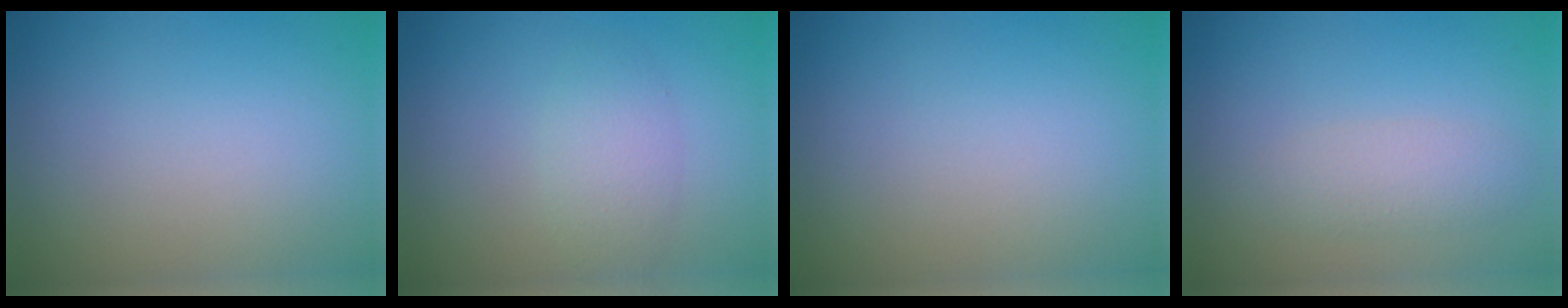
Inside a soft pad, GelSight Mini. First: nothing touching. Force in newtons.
{"total": 2.6, "press": 2.6, "slide": 0.1}
{"total": 0.0}
{"total": 2.1, "press": 2.1, "slide": 0.1}